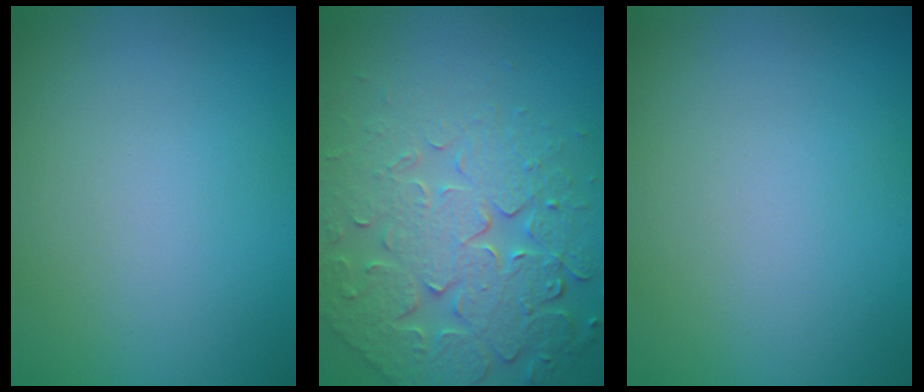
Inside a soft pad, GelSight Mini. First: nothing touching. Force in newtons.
{"total": 8.0, "press": 5.8, "slide": 5.4}
{"total": 0.0}